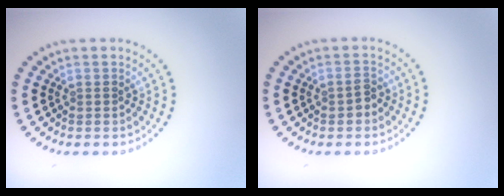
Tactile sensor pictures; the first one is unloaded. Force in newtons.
{"total": 1.3, "press": 1.3, "slide": 0.2}